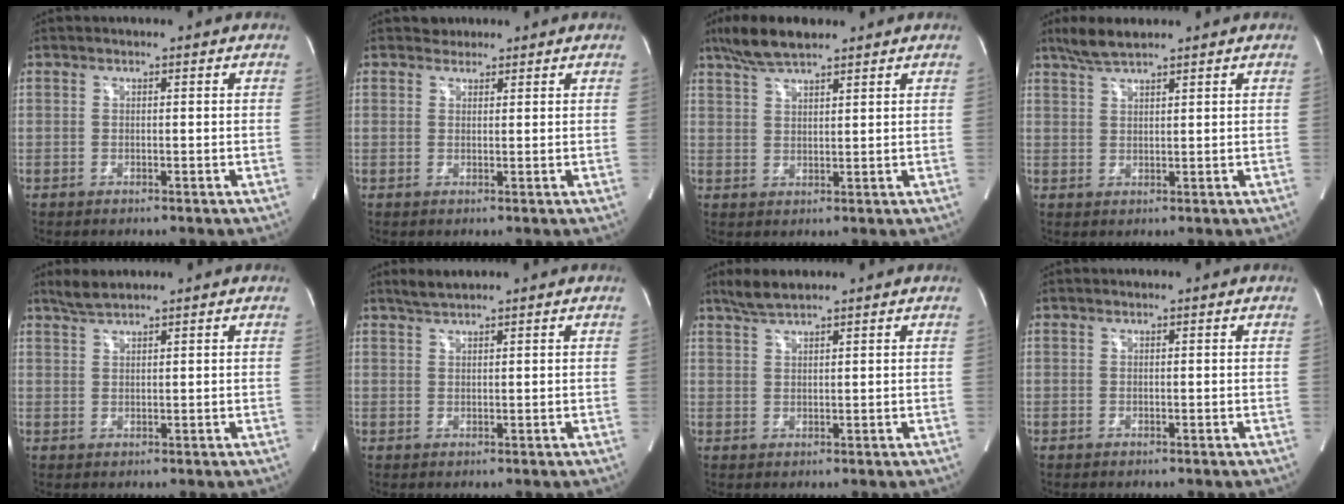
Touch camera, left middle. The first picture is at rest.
{"total": 1.5, "force": [1.2, 0.8, -0.3], "torque": [0.005, 0.005, 0.015]}
{"total": 6.7, "force": [5.4, 1.2, 3.7], "torque": [-0.084, 0.017, 0.101]}
{"total": 4.2, "force": [3.6, 0.3, 2.2], "torque": [-0.055, 0.011, 0.072]}
{"total": 2.5, "force": [2.4, -0.1, 1.0], "torque": [-0.027, 0.008, 0.050]}
{"total": 2.1, "force": [2.0, -0.1, 0.8], "torque": [-0.022, 0.007, 0.040]}
{"total": 3.3, "force": [2.9, 0.1, 1.6], "torque": [-0.041, 0.009, 0.061]}
{"total": 0.0}